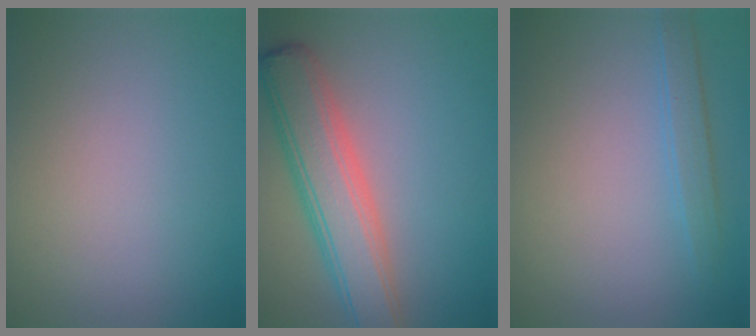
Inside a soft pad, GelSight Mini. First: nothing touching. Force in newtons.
{"total": 6.7, "press": 6.7, "slide": 0.3}
{"total": 1.7, "press": 1.7, "slide": 0.1}